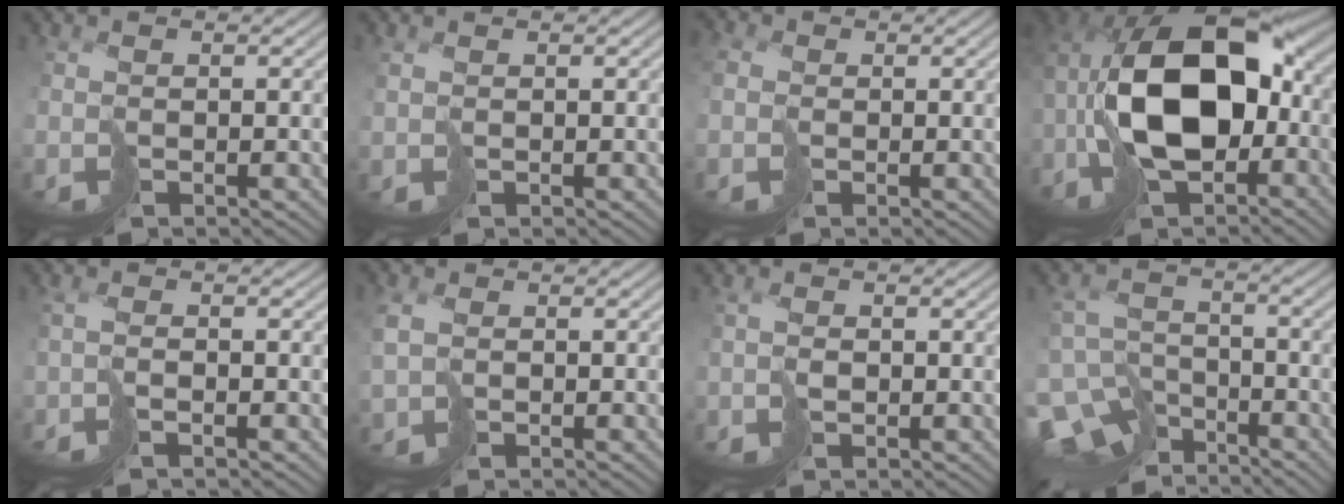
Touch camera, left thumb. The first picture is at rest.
{"total": 0.9, "force": [0.5, 0.4, 0.6], "torque": [-0.021, -0.002, 0.012]}
{"total": 4.2, "force": [-0.2, 3.7, 2.1], "torque": [-0.075, 0.009, -0.017]}
{"total": 16.9, "force": [-2.3, 9.8, 13.6], "torque": [-0.256, 0.011, -0.043]}
{"total": 1.5, "force": [-1.1, -0.3, 1.0], "torque": [-0.018, 0.008, -0.021]}
{"total": 3.6, "force": [-0.2, 2.6, 2.5], "torque": [-0.068, 0.000, -0.006]}
{"total": 1.4, "force": [-0.1, 0.8, 1.2], "torque": [-0.016, 0.007, 0.001]}
{"total": 10.6, "force": [-8.2, 5.3, 4.1], "torque": [-0.093, -0.014, -0.132]}